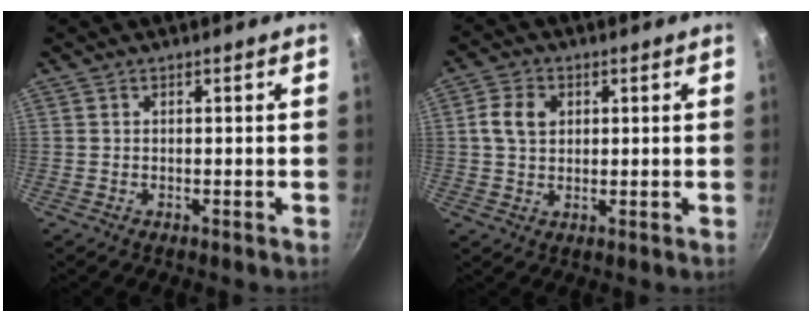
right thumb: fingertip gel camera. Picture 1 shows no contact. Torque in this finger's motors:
{"motor_torque": [-0.23, 0.27, 0.21, -0.04, 0.02]}